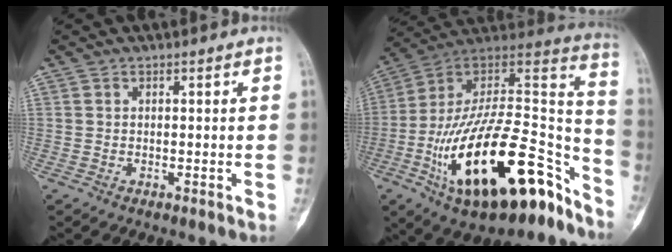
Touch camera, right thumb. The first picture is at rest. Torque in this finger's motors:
{"motor_torque": [0.59, 1.00, 2.15, -0.62, 0.36]}